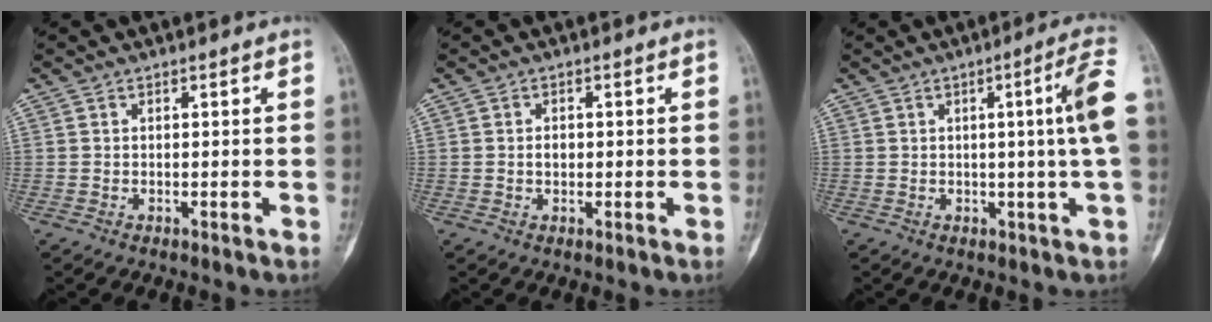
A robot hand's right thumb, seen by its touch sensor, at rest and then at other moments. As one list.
[{"total": 1.6, "force": [0.0, 1.2, 1.1], "torque": [-0.015, 0.003, -0.001]}, {"total": 8.6, "force": [0.5, -0.7, 8.6], "torque": [-0.128, 0.004, 0.008]}]